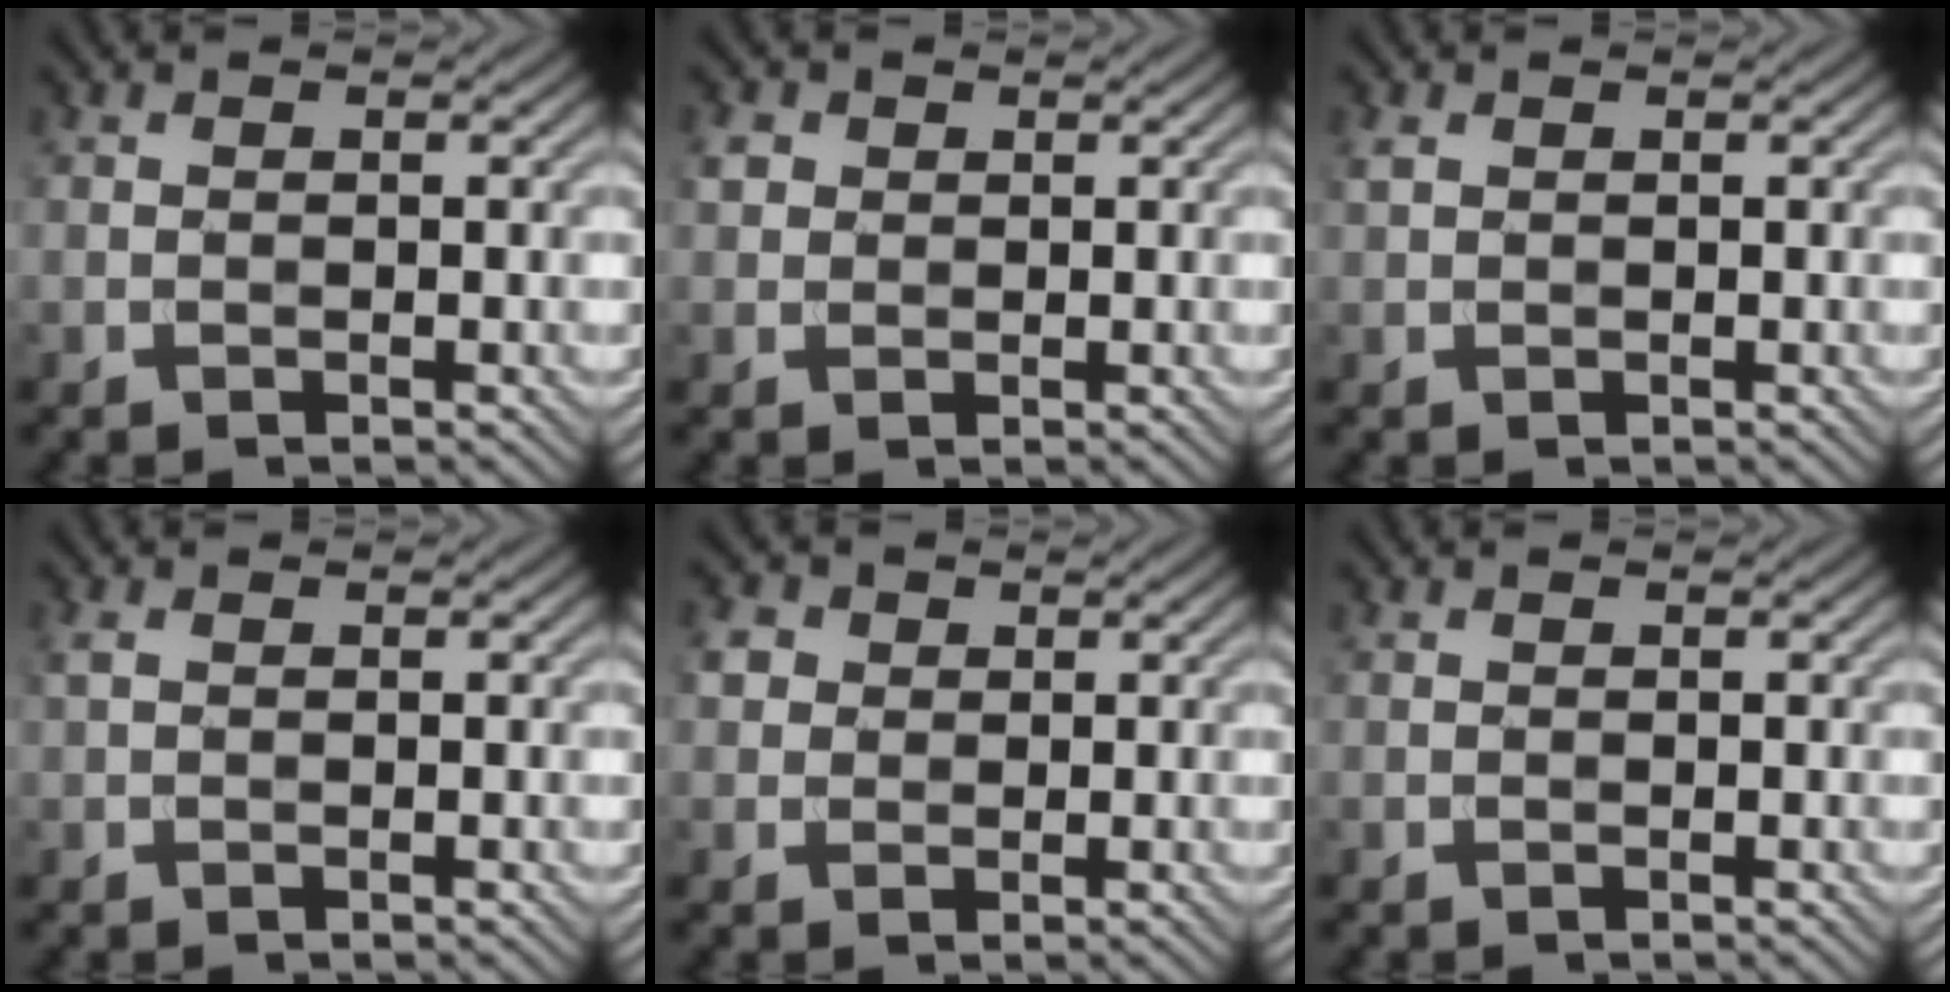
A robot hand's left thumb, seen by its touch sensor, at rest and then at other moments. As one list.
[{"total": 1.9, "force": [0.6, 1.7, 0.6], "torque": [-0.017, 0.001, 0.009]}, {"total": 1.0, "force": [0.5, 0.6, 0.6], "torque": [-0.016, 0.002, 0.011]}, {"total": 1.0, "force": [0.3, 0.5, 0.9], "torque": [-0.027, 0.005, 0.003]}, {"total": 3.0, "force": [0.8, 2.7, 1.1], "torque": [-0.034, 0.007, 0.009]}, {"total": 0.0}]